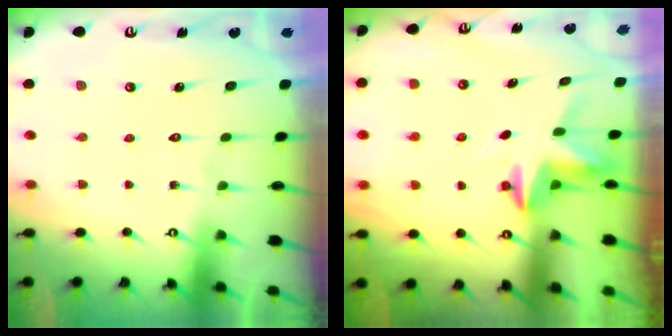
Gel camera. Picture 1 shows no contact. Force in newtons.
{"total": 3.7, "press": 3.7, "slide": 0.3}